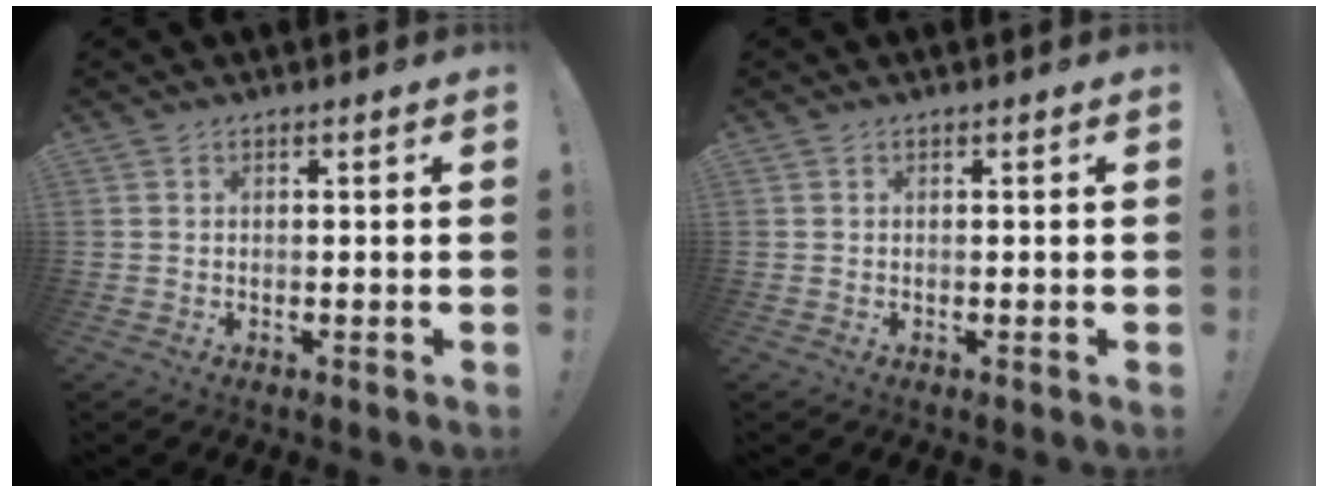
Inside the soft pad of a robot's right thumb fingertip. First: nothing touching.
{"total": 0.0}